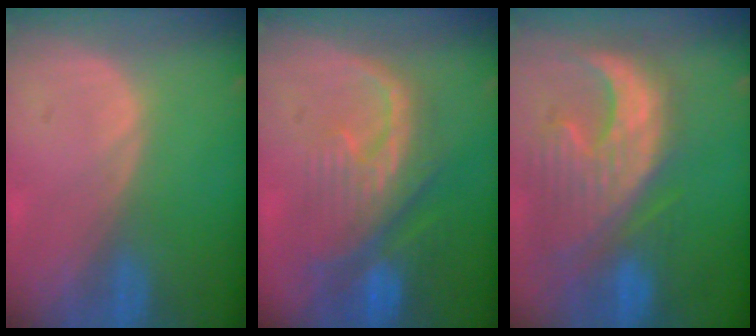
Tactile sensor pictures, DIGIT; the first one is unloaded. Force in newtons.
{"total": 10.3, "press": 9.1, "slide": 4.9}
{"total": 12.8, "press": 11.1, "slide": 6.2}